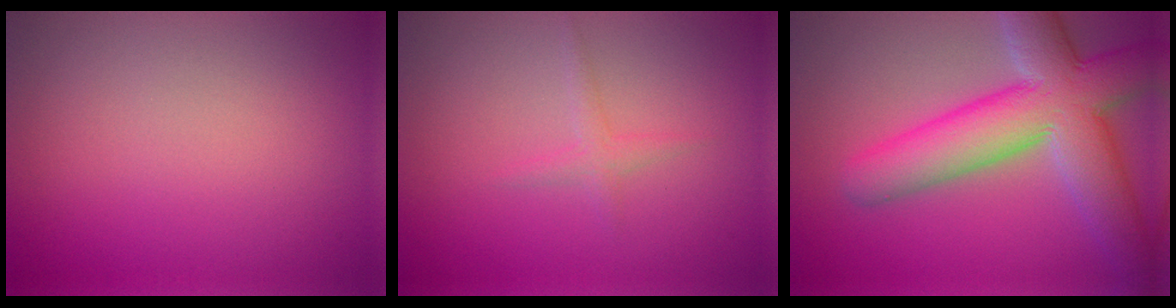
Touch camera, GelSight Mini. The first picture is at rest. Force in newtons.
{"total": 1.2, "press": 1.2, "slide": 0.0}
{"total": 10.3, "press": 10.2, "slide": 0.7}